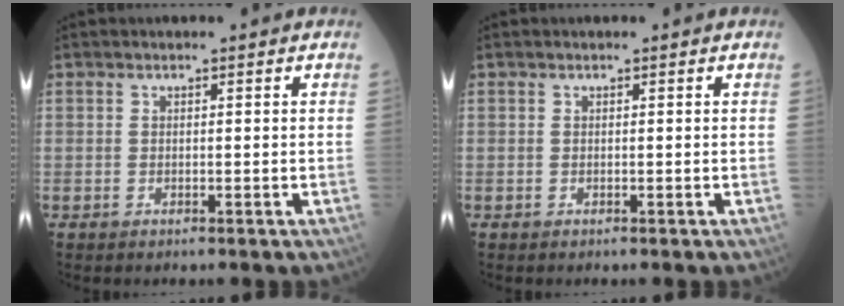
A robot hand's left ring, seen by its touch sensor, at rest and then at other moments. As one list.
[{"total": 0.0}]